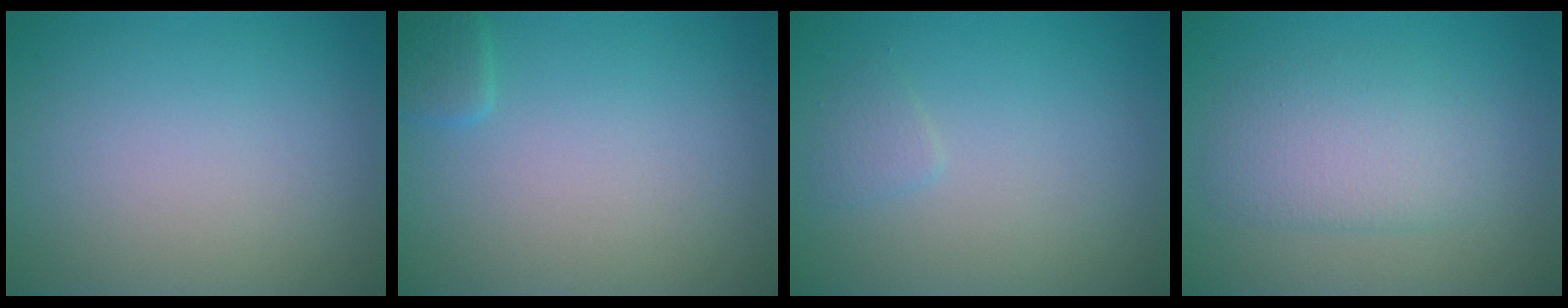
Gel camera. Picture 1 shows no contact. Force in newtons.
{"total": 1.3, "press": 1.3, "slide": 0.2}
{"total": 0.9, "press": 0.9, "slide": 0.1}
{"total": 3.5, "press": 3.5, "slide": 0.3}